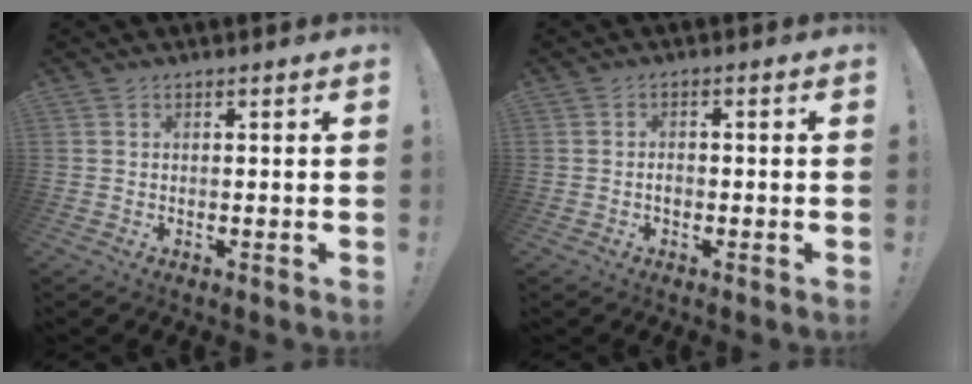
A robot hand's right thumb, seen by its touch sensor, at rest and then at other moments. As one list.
[{"total": 1.6, "force": [-0.8, 1.0, 0.9], "torque": [-0.018, 0.003, -0.014]}]